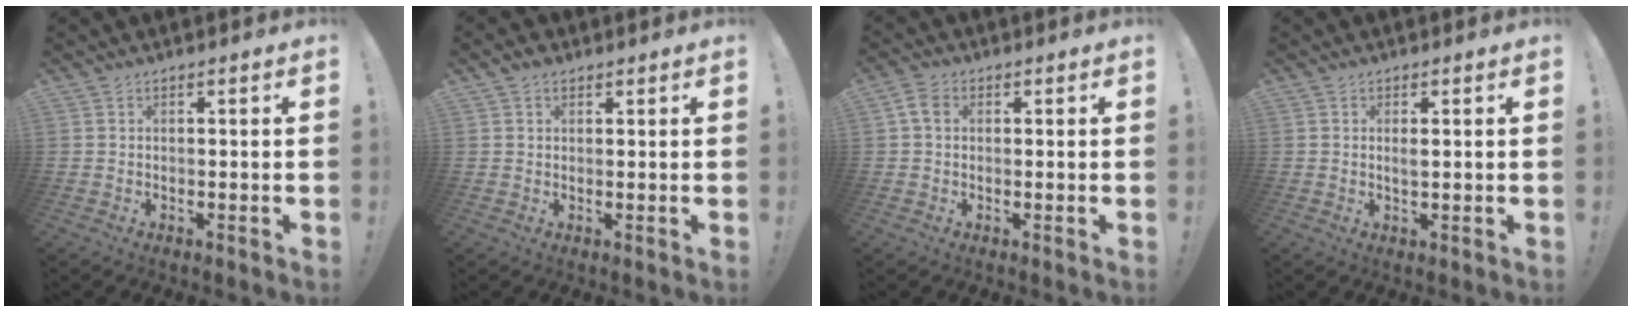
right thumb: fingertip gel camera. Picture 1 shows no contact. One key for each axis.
{"total": 1.8, "fx": 1.1, "fy": 1.2, "fz": 0.7, "tx": -0.008, "ty": -0.002, "tz": 0.021}
{"total": 5.0, "fx": 1.1, "fy": 3.8, "fz": 3.1, "tx": -0.061, "ty": 0.006, "tz": 0.022}
{"total": 1.6, "fx": 0.3, "fy": 0.4, "fz": 1.5, "tx": -0.028, "ty": -0.001, "tz": 0.004}